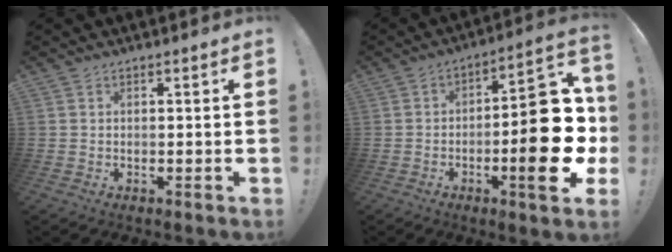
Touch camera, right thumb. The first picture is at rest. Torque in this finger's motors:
{"motor_torque": [0.62, 1.36, 1.73, -0.64, 0.13]}